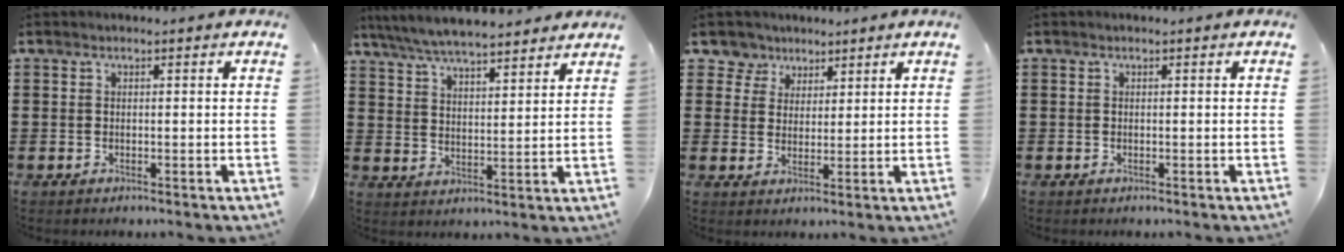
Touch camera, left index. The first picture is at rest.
{"total": 6.4, "force": [6.0, 0.6, 1.9], "torque": [-0.061, -0.022, 0.109]}
{"total": 4.7, "force": [2.9, 3.7, 0.2], "torque": [-0.030, 0.006, 0.052]}
{"total": 0.0}